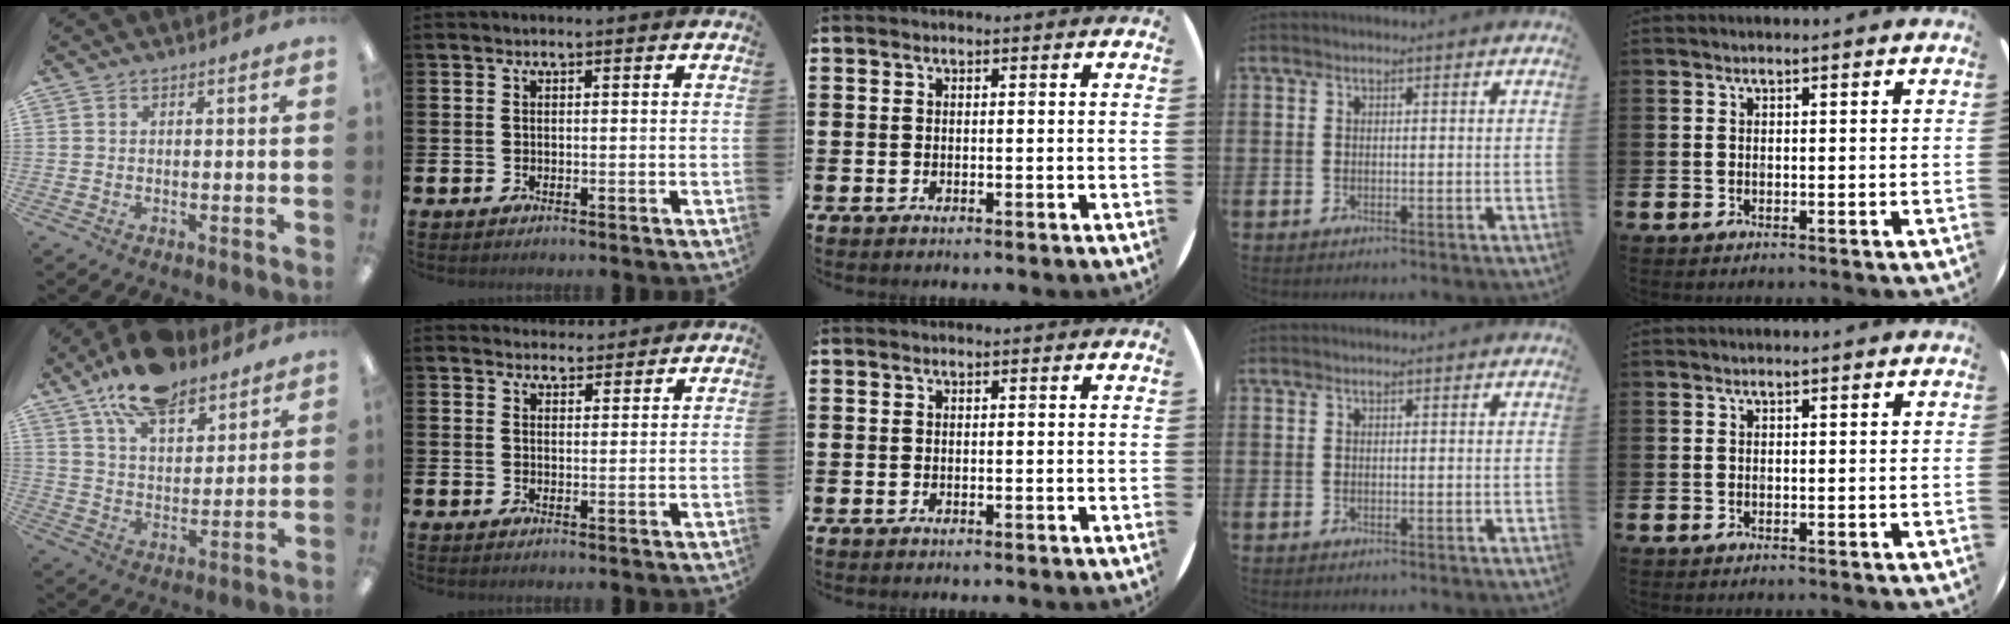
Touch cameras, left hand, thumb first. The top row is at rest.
{"thumb": {"total": 14.2, "force": [10.7, 6.3, 6.8], "torque": [-0.122, -0.051, 0.195]}, "index": {"total": 3.1, "force": [2.9, 1.0, -0.3], "torque": [0.006, -0.014, 0.053]}}